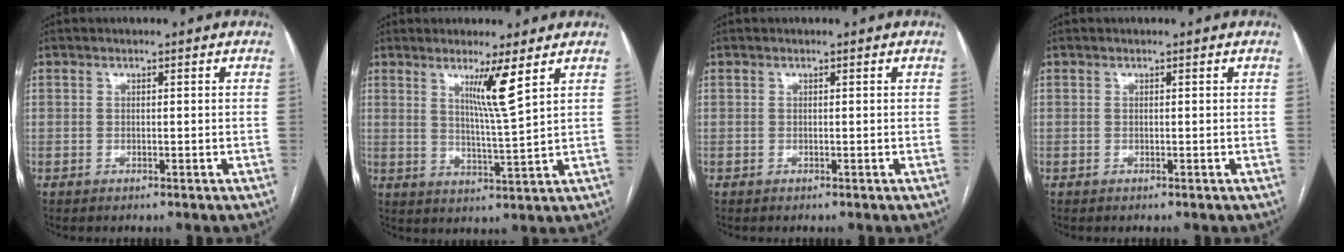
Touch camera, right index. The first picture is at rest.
{"total": 6.1, "force": [3.2, -1.4, 5.0], "torque": [-0.088, -0.019, 0.058]}
{"total": 0.0}
{"total": 0.0}